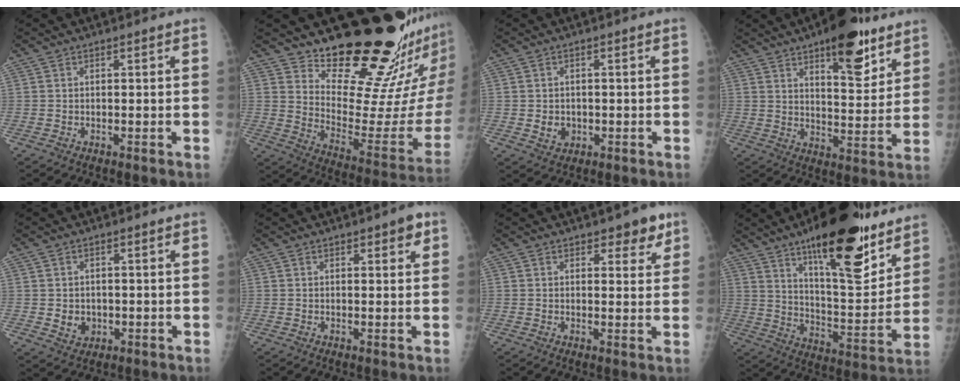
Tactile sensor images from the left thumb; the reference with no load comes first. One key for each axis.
{"total": 20.8, "fx": 16.9, "fy": 4.4, "fz": 11.3, "tx": -0.124, "ty": -0.170, "tz": 0.249}
{"total": 3.1, "fx": -0.4, "fy": 2.7, "fz": 1.5, "tx": -0.011, "ty": 0.000, "tz": 0.003}
{"total": 14.5, "fx": 8.8, "fy": 5.6, "fz": 10.1, "tx": -0.105, "ty": -0.049, "tz": 0.127}
{"total": 3.6, "fx": -0.3, "fy": 3.1, "fz": 1.8, "tx": -0.013, "ty": 0.000, "tz": 0.005}
{"total": 3.1, "fx": 1.7, "fy": 1.2, "fz": 2.3, "tx": -0.018, "ty": -0.004, "tz": 0.018}
{"total": 4.8, "fx": 3.0, "fy": 2.4, "fz": 2.9, "tx": -0.008, "ty": -0.014, "tz": 0.036}
{"total": 23.3, "fx": 15.0, "fy": 7.3, "fz": 16.2, "tx": -0.204, "ty": -0.078, "tz": 0.234}